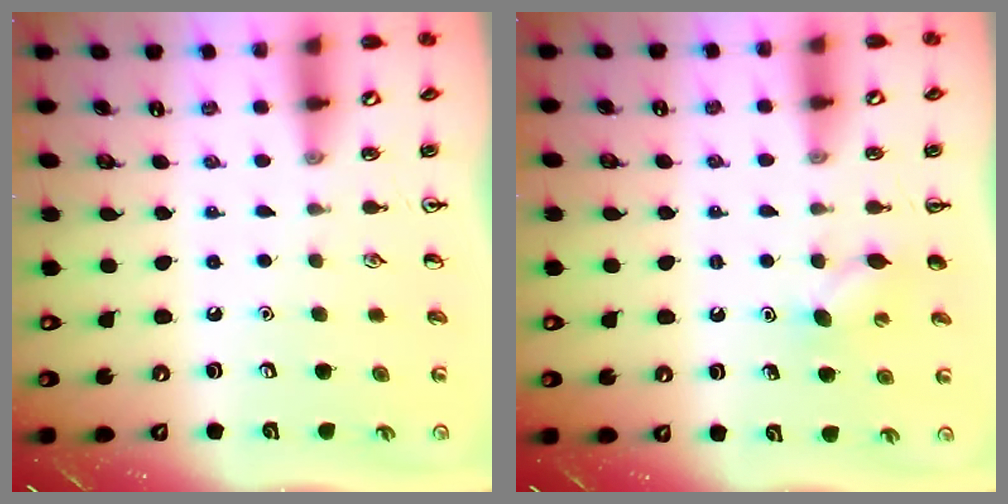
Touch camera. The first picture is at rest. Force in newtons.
{"total": 6.0, "press": 5.7, "slide": 1.7}